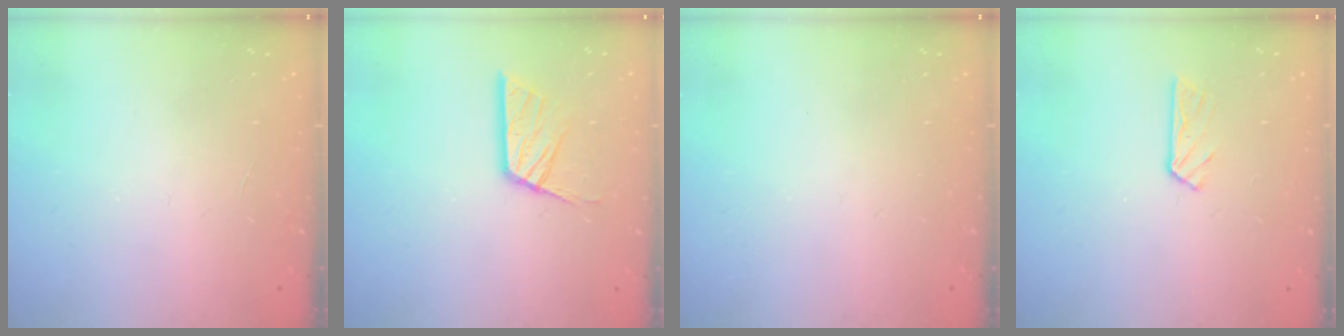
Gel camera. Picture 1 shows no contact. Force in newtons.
{"total": 11.6, "press": 11.5, "slide": 0.8}
{"total": 0.0}
{"total": 3.4, "press": 3.3, "slide": 0.4}